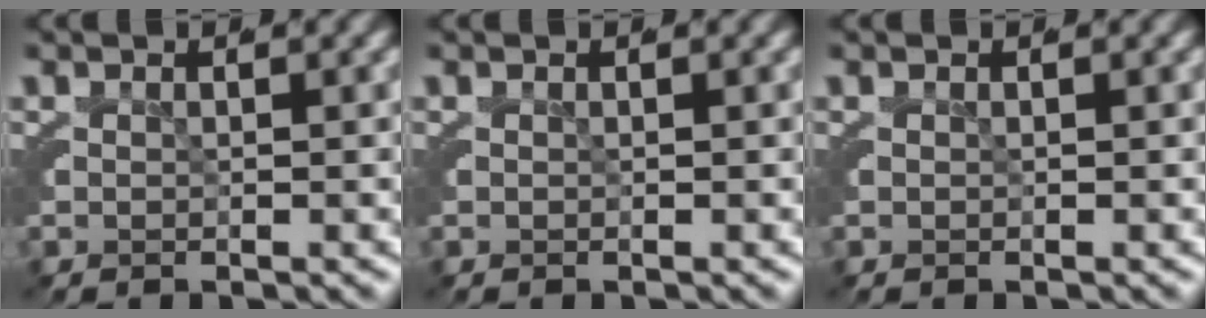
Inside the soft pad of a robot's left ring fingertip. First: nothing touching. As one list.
[{"total": 0.0}, {"total": 0.0}]